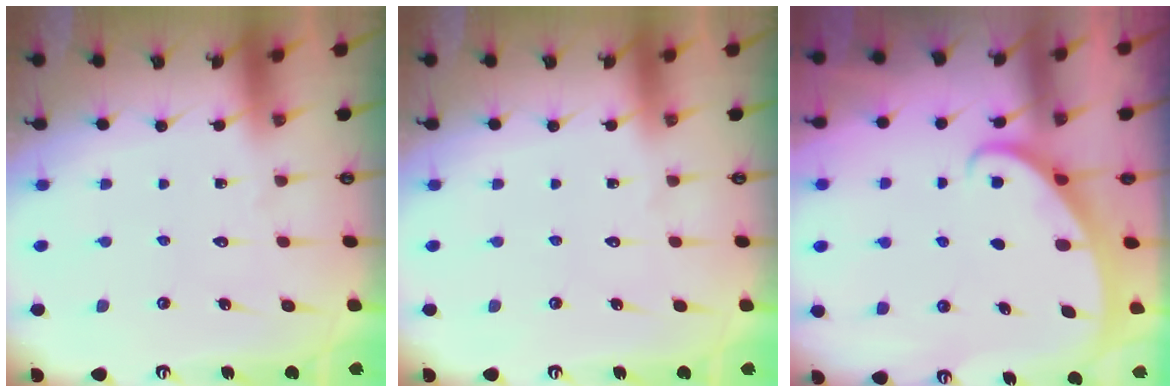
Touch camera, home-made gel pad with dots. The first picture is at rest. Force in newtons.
{"total": 0.0}
{"total": 2.2, "press": 2.2, "slide": 0.2}